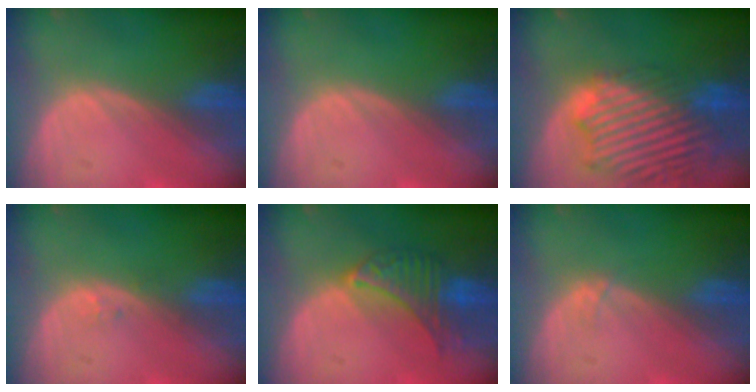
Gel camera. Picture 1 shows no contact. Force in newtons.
{"total": 0.0}
{"total": 13.9, "press": 11.9, "slide": 7.2}
{"total": 0.6, "press": 0.6, "slide": 0.1}
{"total": 6.4, "press": 6.4, "slide": 0.5}
{"total": 0.5, "press": 0.5, "slide": 0.1}